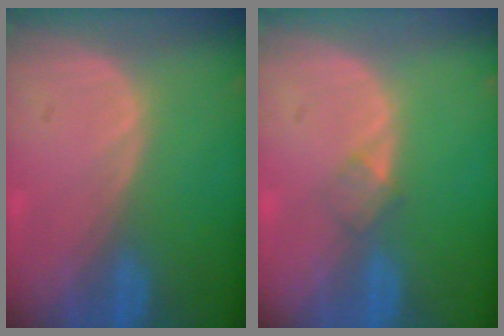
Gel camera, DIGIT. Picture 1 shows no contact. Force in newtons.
{"total": 1.8, "press": 1.8, "slide": 0.2}